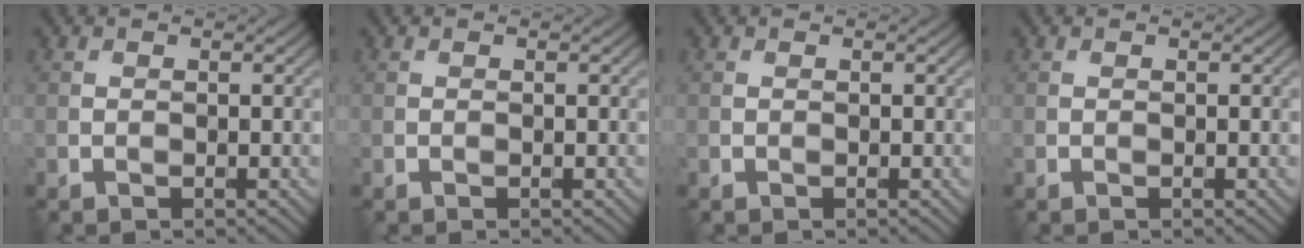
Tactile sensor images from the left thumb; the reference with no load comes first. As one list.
[{"total": 0.0}, {"total": 0.0}, {"total": 0.0}]